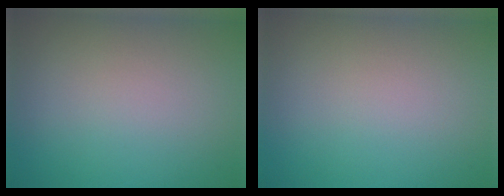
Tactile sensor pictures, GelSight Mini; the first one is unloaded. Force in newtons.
{"total": 0.0}